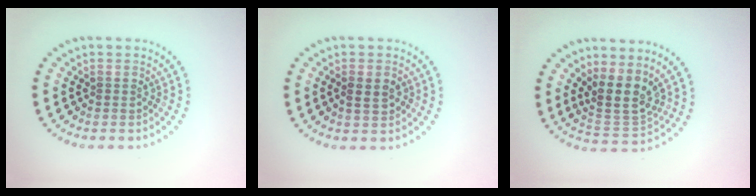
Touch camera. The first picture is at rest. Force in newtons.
{"total": 1.3, "press": 1.3, "slide": 0.1}
{"total": 3.8, "press": 3.1, "slide": 2.2}